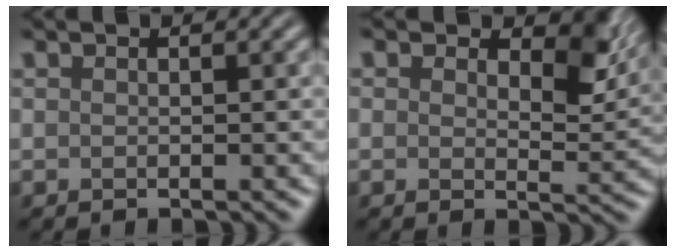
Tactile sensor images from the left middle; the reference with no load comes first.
{"total": 4.5, "force": [2.2, 2.5, 3.1], "torque": [-0.042, -0.003, 0.025]}